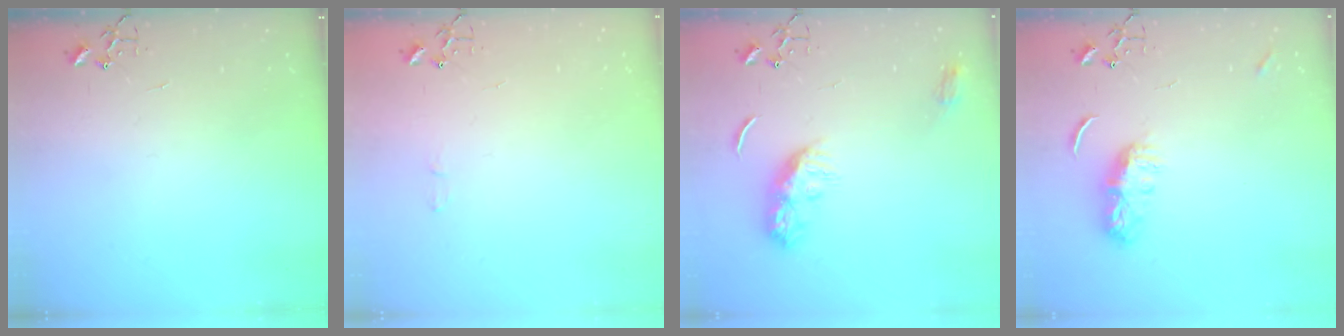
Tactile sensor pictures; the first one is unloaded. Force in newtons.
{"total": 4.5, "press": 4.5, "slide": 0.4}
{"total": 10.4, "press": 10.4, "slide": 0.2}
{"total": 7.4, "press": 7.4, "slide": 0.5}